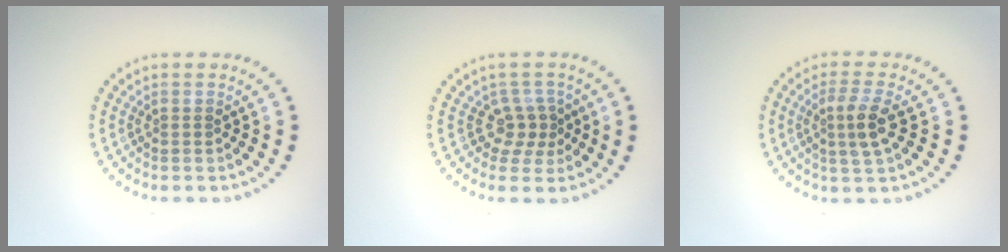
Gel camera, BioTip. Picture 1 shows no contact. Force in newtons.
{"total": 2.6, "press": 1.8, "slide": 1.9}
{"total": 2.8, "press": 2.5, "slide": 1.2}